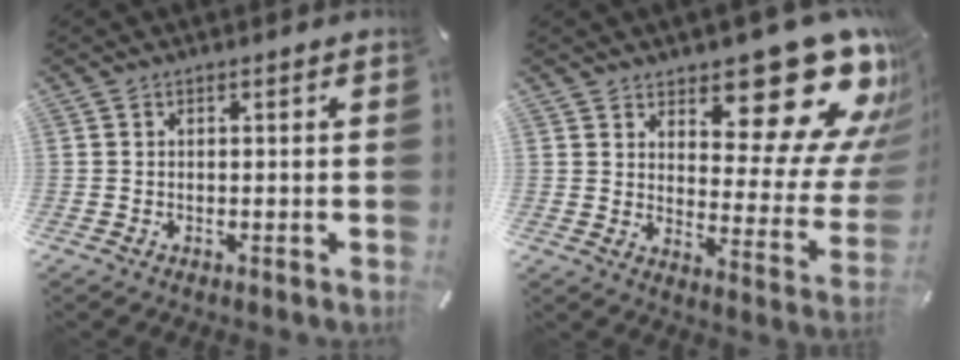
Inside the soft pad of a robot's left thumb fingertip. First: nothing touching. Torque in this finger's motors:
{"motor_torque": [3.22, 1.78, 1.40, -1.37, 0.26]}